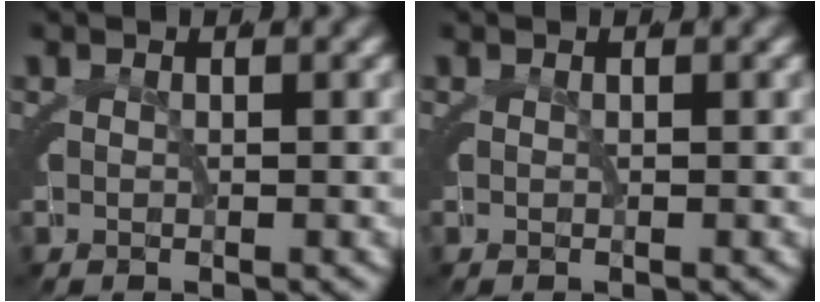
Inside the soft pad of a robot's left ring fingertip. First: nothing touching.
{"total": 0.0}